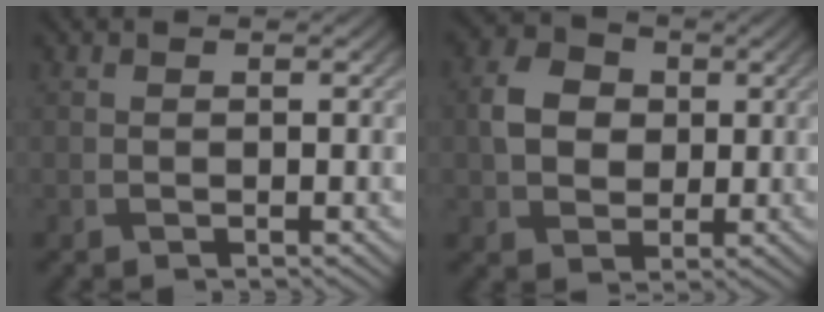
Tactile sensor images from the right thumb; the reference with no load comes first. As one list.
[{"total": 5.6, "force": [0.7, 4.7, 3.0], "torque": [-0.071, 0.007, 0.002]}]